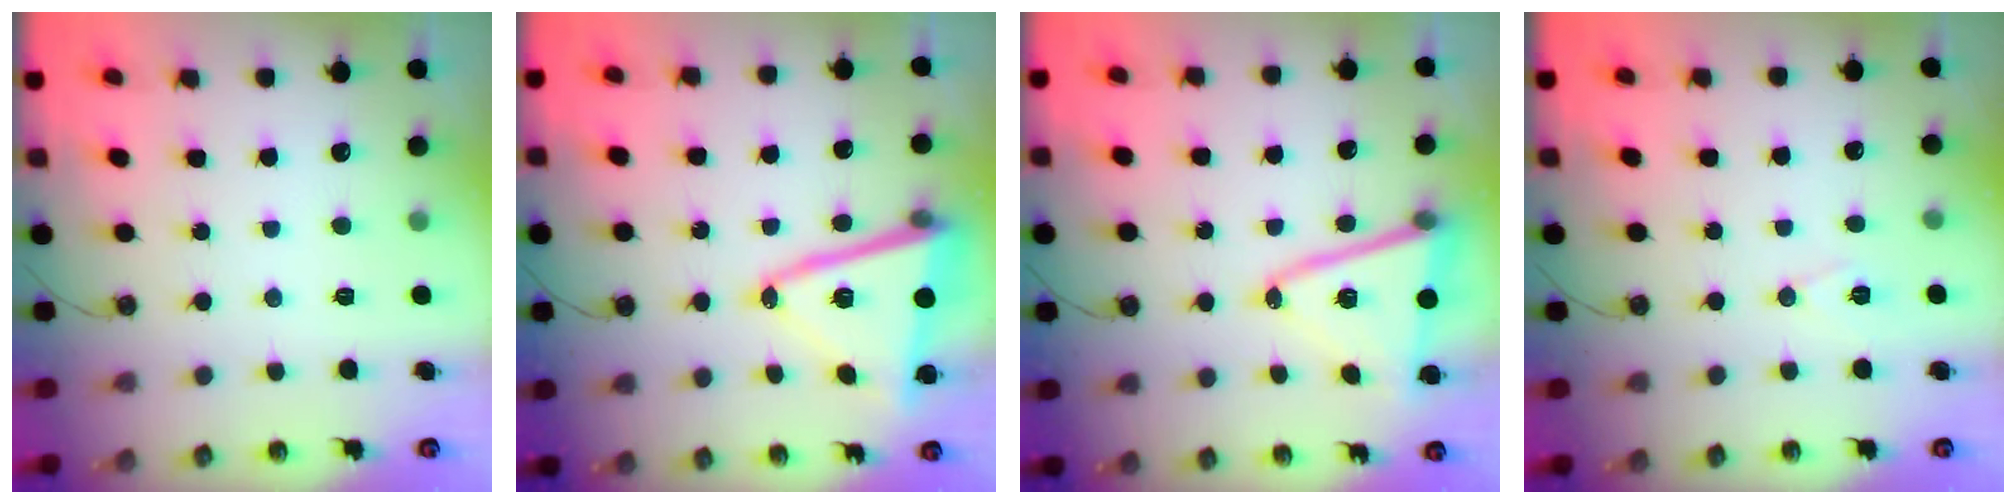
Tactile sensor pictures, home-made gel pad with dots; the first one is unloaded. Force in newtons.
{"total": 14.3, "press": 14.1, "slide": 2.3}
{"total": 13.8, "press": 13.6, "slide": 2.4}
{"total": 7.4, "press": 6.0, "slide": 4.5}